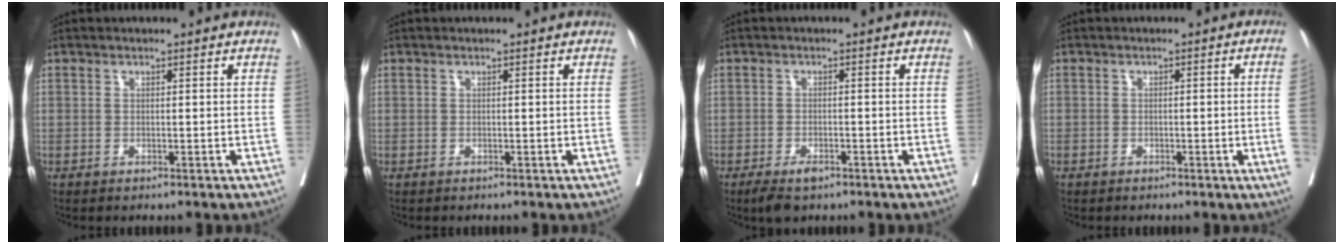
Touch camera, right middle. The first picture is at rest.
{"total": 0.0}
{"total": 3.5, "force": [-2.3, 1.4, 2.3], "torque": [-0.041, -0.004, -0.034]}
{"total": 3.0, "force": [-0.7, -0.6, 2.9], "torque": [-0.037, 0.000, -0.009]}